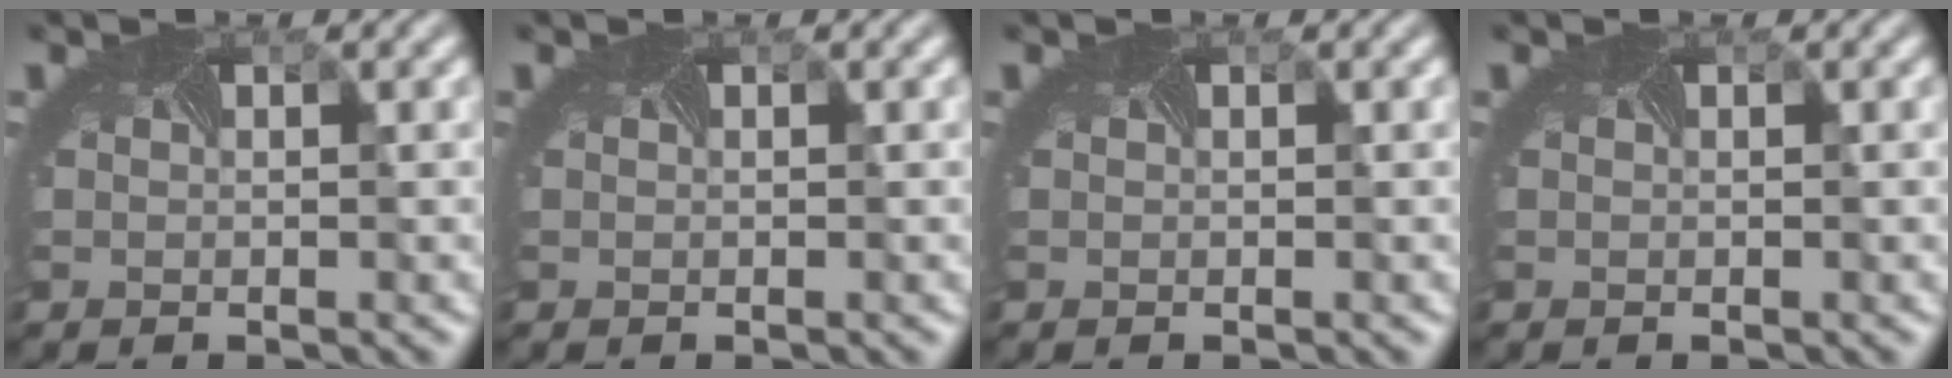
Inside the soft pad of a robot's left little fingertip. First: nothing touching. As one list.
[{"total": 0.0}, {"total": 0.0}, {"total": 0.0}]